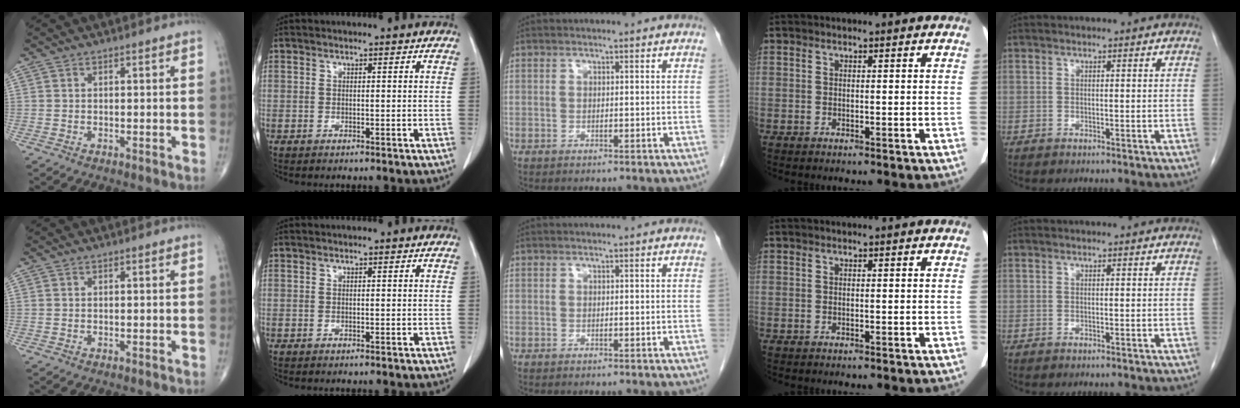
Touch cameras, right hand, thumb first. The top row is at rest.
{}